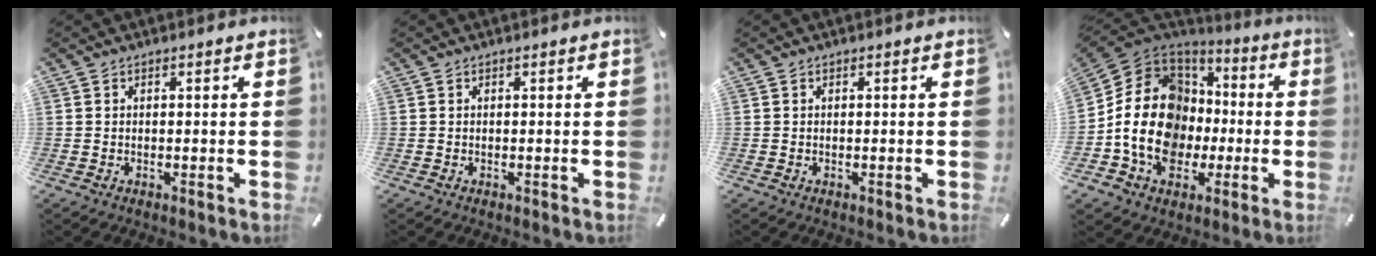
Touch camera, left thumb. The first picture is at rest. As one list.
[{"total": 0.0}, {"total": 0.0}, {"total": 18.3, "force": [-3.7, 15.1, 9.6], "torque": [-0.212, 0.012, -0.064]}]